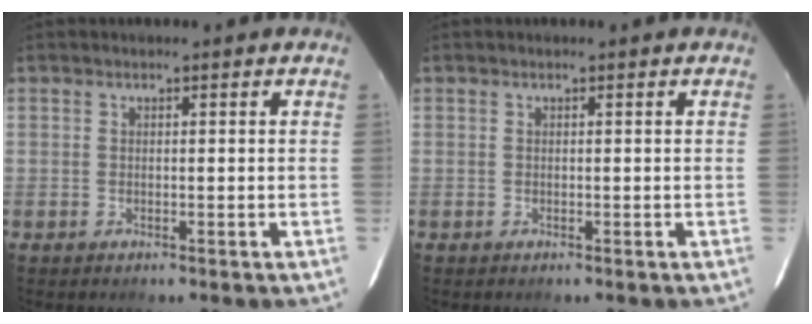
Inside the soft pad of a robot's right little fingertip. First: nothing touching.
{"total": 0.0}